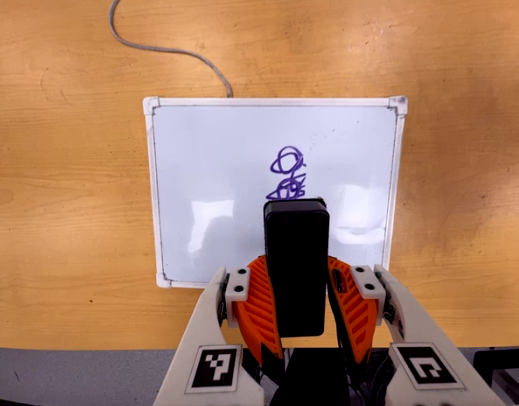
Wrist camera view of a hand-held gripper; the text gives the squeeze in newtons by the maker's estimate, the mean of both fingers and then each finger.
{"total": 7.4, "left": 6.3, "right": 8.5}